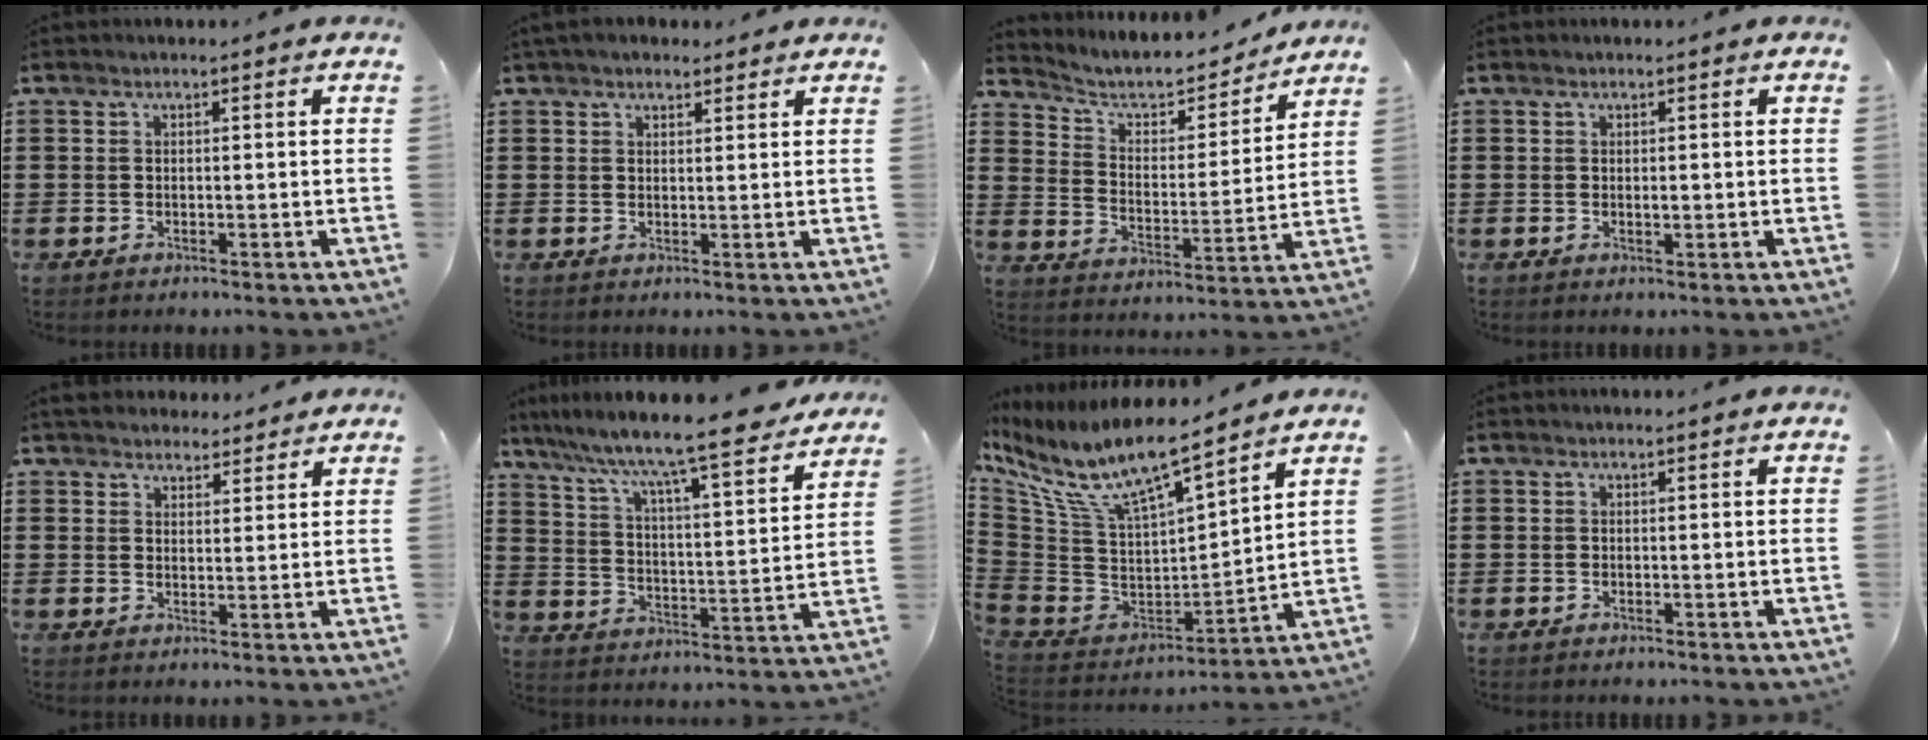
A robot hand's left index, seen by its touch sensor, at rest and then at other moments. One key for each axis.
{"total": 2.8, "fx": 2.4, "fy": 1.3, "fz": 0.8, "tx": -0.022, "ty": 0.006, "tz": 0.046}
{"total": 5.3, "fx": 4.4, "fy": 2.3, "fz": 1.9, "tx": -0.063, "ty": -0.024, "tz": 0.069}
{"total": 0.9, "fx": 0.1, "fy": 0.3, "fz": 0.8, "tx": -0.016, "ty": 0.001, "tz": 0.002}
{"total": 3.8, "fx": 3.5, "fy": 1.2, "fz": 0.0, "tx": -0.003, "ty": -0.008, "tz": 0.067}
{"total": 8.5, "fx": 7.4, "fy": -0.1, "fz": 4.1, "tx": -0.103, "ty": -0.063, "tz": 0.115}
{"total": 11.7, "fx": 8.6, "fy": 2.5, "fz": 7.5, "tx": -0.177, "ty": -0.061, "tz": 0.148}
{"total": 0.0}